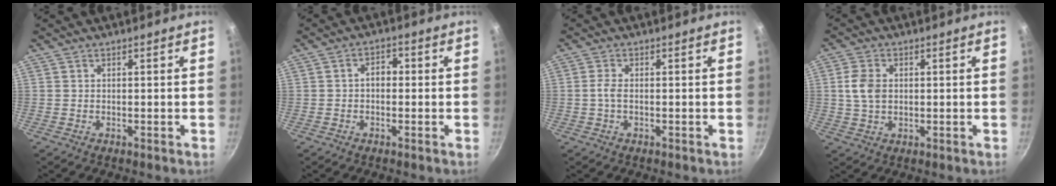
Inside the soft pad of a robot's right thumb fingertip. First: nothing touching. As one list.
[{"total": 3.0, "force": [-0.3, 2.1, 2.1], "torque": [-0.017, 0.012, -0.009]}, {"total": 2.0, "force": [-0.2, 0.8, 1.8], "torque": [-0.047, 0.005, -0.009]}, {"total": 5.6, "force": [0.7, 4.0, 4.0], "torque": [-0.072, 0.002, 0.011]}]